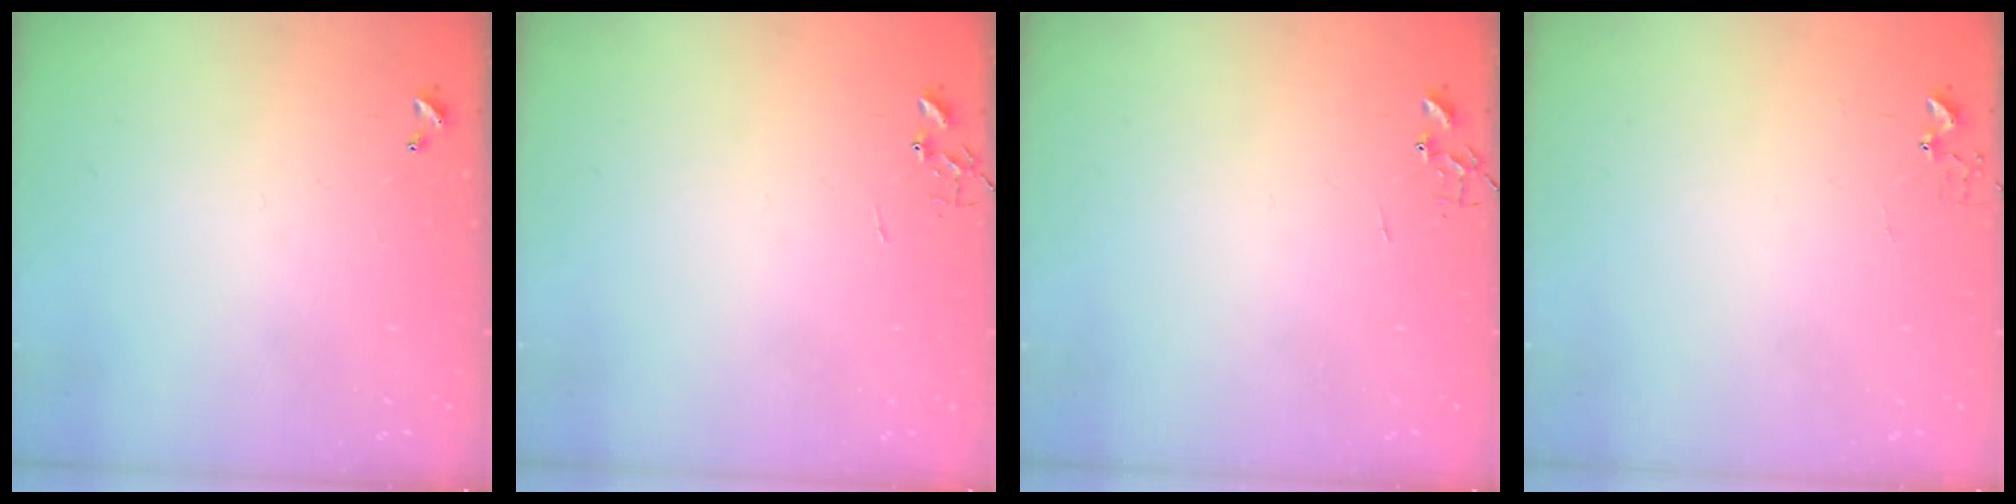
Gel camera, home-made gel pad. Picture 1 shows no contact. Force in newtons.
{"total": 0.0}
{"total": 0.0}
{"total": 2.9, "press": 2.9, "slide": 0.4}